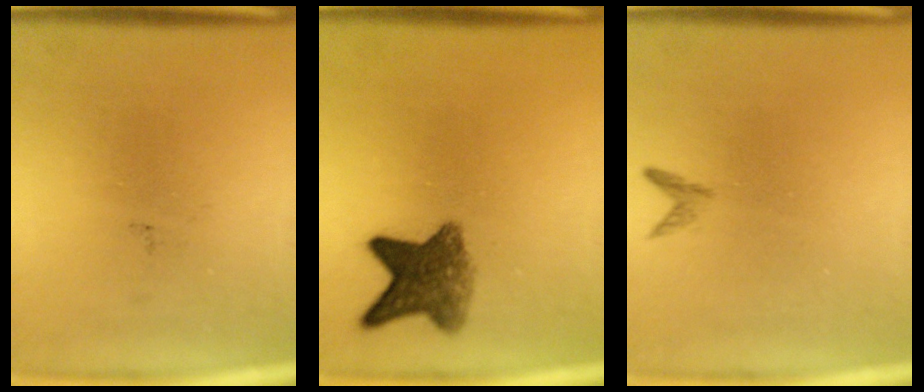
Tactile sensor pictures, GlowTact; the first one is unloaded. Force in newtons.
{"total": 6.7}
{"total": 0.8}